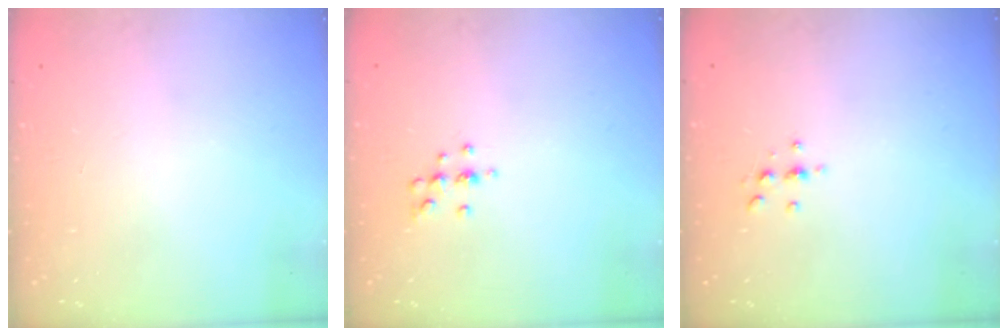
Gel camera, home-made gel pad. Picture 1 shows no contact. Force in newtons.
{"total": 5.5, "press": 5.2, "slide": 1.6}
{"total": 3.1, "press": 3.1, "slide": 0.5}